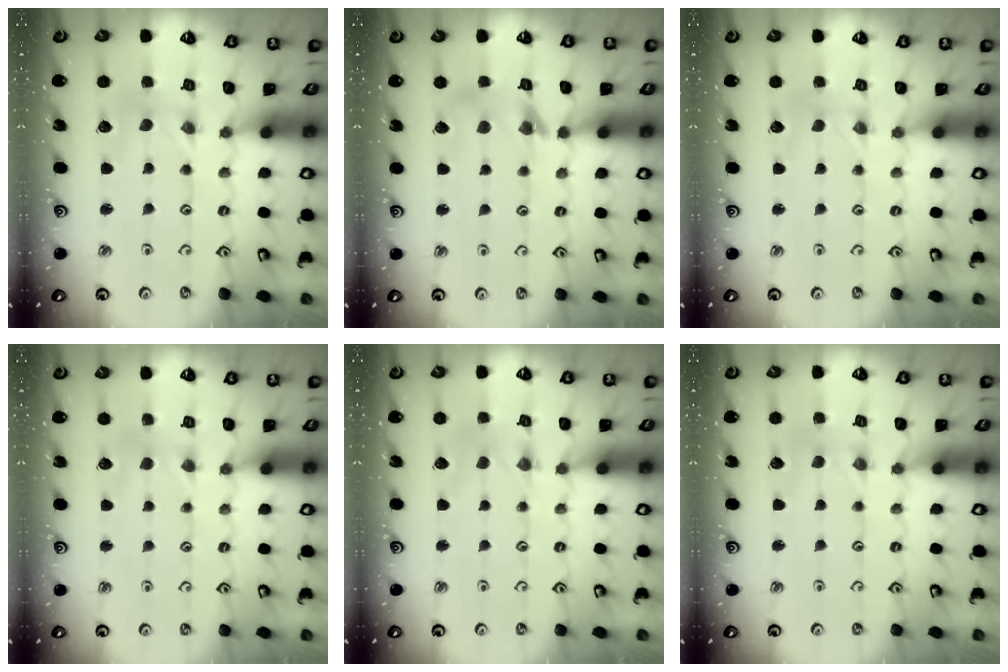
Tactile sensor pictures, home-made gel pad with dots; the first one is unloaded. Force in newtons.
{"total": 9.5, "press": 9.5, "slide": 1.1}
{"total": 0.0}
{"total": 2.8, "press": 2.8, "slide": 0.5}
{"total": 1.2, "press": 1.2, "slide": 0.2}
{"total": 0.6, "press": 0.6, "slide": 0.2}